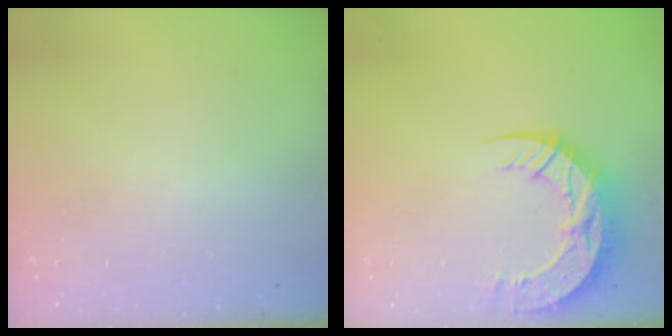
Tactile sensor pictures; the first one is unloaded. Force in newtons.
{"total": 16.1, "press": 16.0, "slide": 1.4}